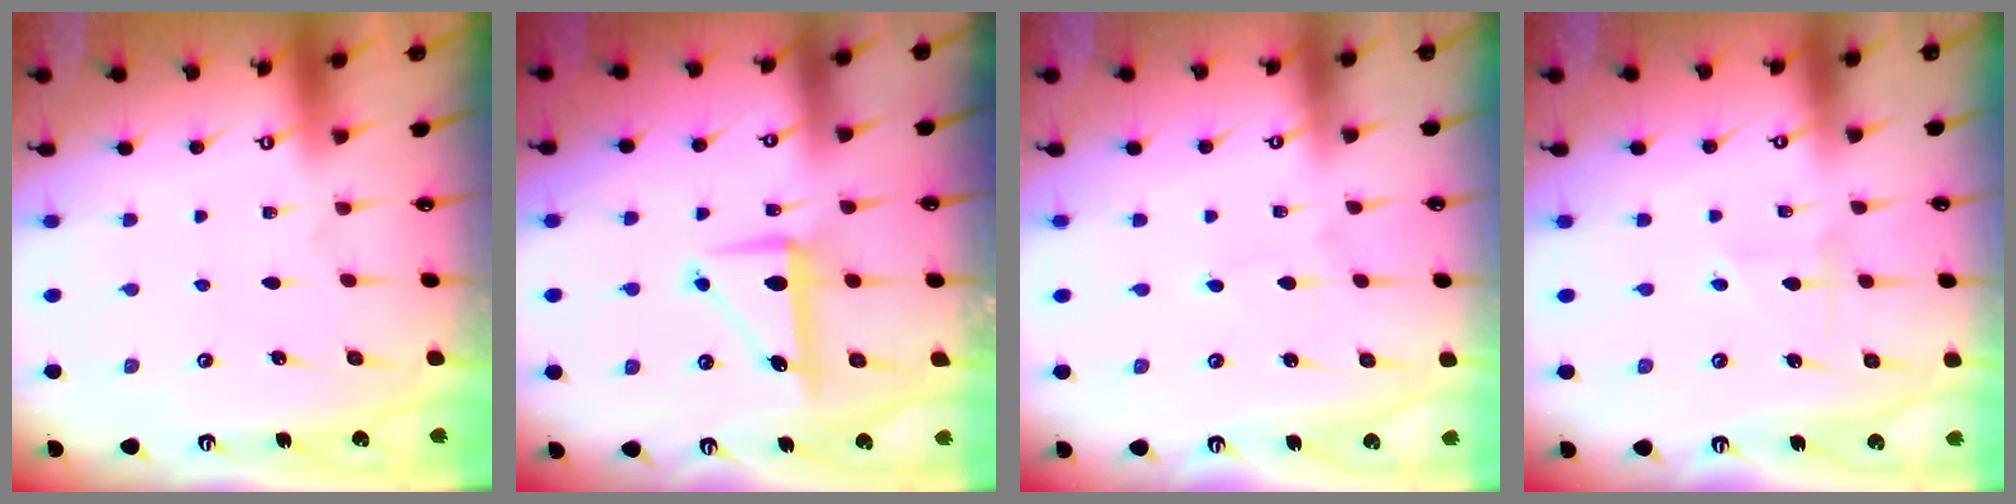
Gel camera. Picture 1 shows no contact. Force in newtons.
{"total": 8.3, "press": 8.3, "slide": 0.2}
{"total": 1.6, "press": 1.6, "slide": 0.1}
{"total": 3.8, "press": 3.6, "slide": 1.2}